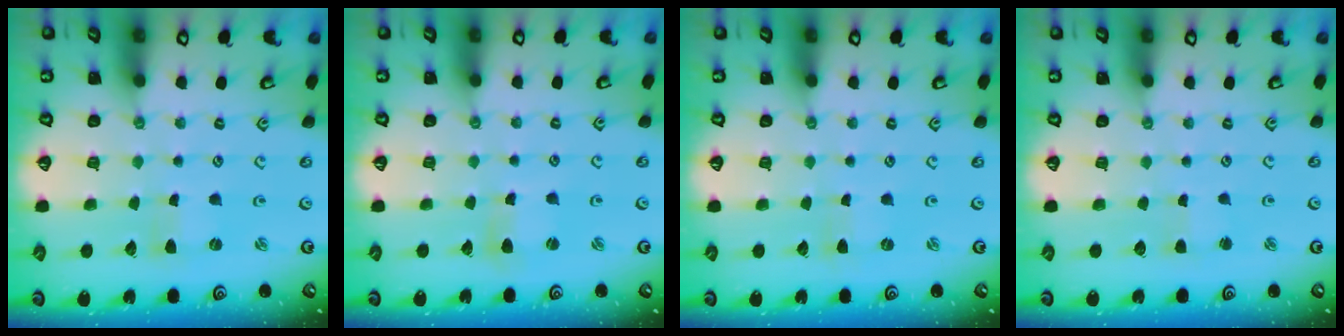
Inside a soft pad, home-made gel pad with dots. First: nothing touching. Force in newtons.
{"total": 2.6, "press": 2.5, "slide": 0.3}
{"total": 0.0}
{"total": 1.5, "press": 1.5, "slide": 0.2}